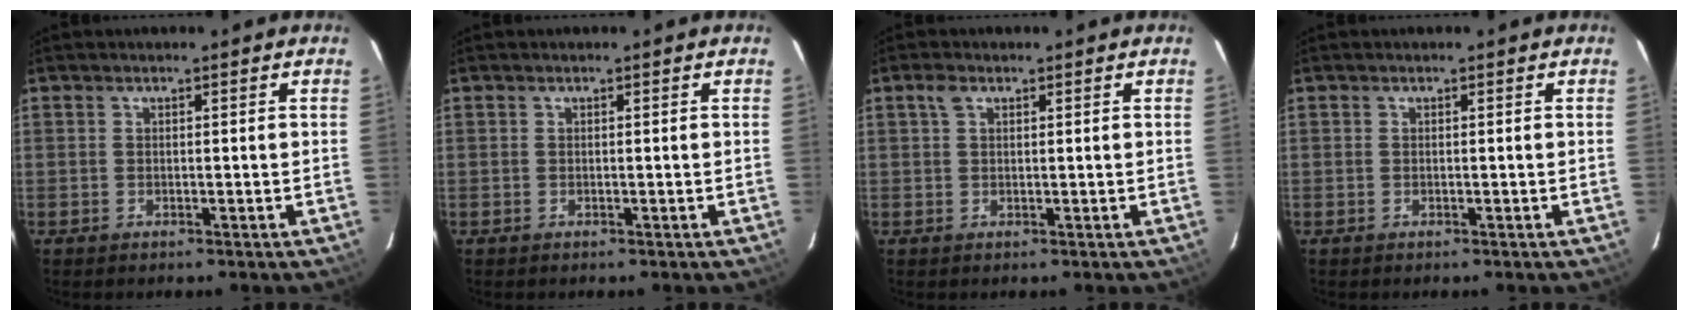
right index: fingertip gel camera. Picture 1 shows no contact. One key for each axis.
{"total": 0.0}
{"total": 1.9, "fx": 0.9, "fy": 1.2, "fz": 1.2, "tx": -0.025, "ty": 0.008, "tz": 0.017}
{"total": 0.0}